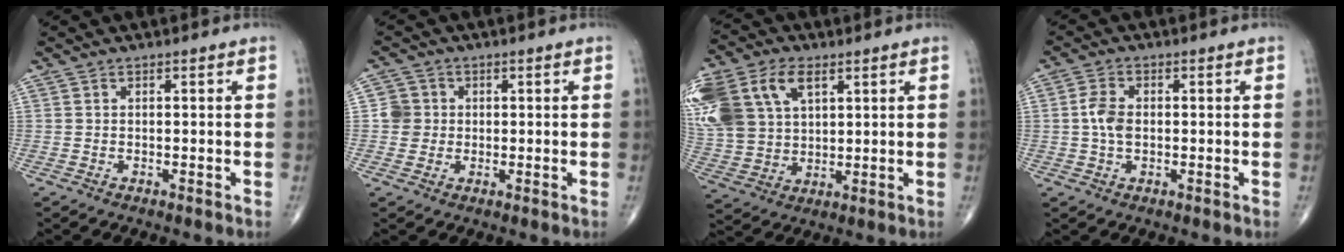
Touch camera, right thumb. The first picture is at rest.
{"total": 3.9, "force": [0.2, 3.8, 0.5], "torque": [0.020, 0.007, -0.001]}
{"total": 22.4, "force": [8.4, 15.2, 14.1], "torque": [-0.348, 0.033, 0.169]}
{"total": 4.5, "force": [0.0, 2.8, 3.5], "torque": [-0.073, 0.006, -0.005]}